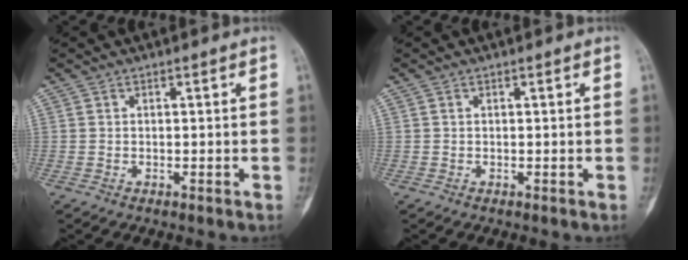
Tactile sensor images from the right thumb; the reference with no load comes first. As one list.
[{"total": 0.0}]